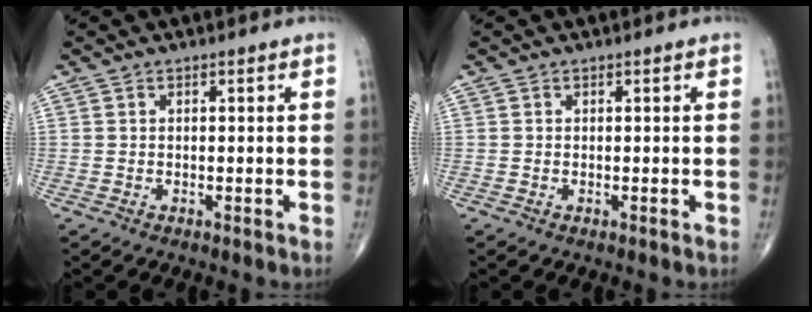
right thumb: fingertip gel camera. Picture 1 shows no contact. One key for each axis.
{"total": 0.0}